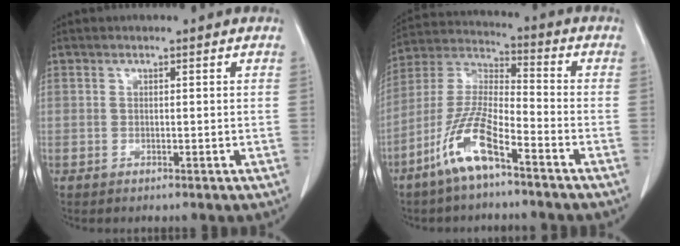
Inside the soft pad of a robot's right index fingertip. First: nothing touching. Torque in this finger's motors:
{"motor_torque": [1.09, -0.48, 0.35, 0.19]}